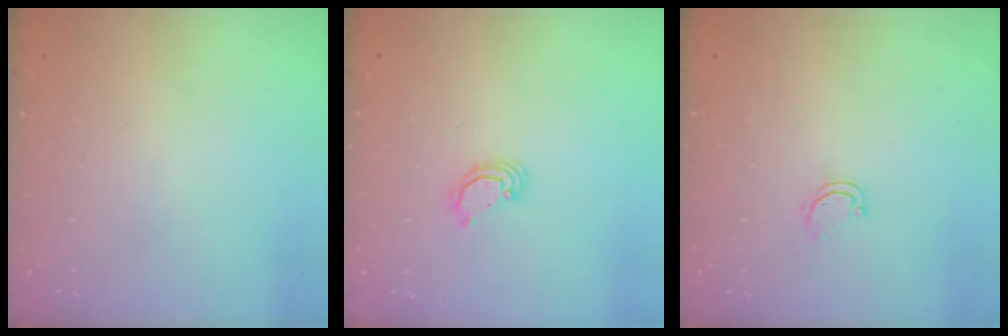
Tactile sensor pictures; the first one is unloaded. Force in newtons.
{"total": 3.6, "press": 3.6, "slide": 0.2}
{"total": 3.0, "press": 3.0, "slide": 0.2}